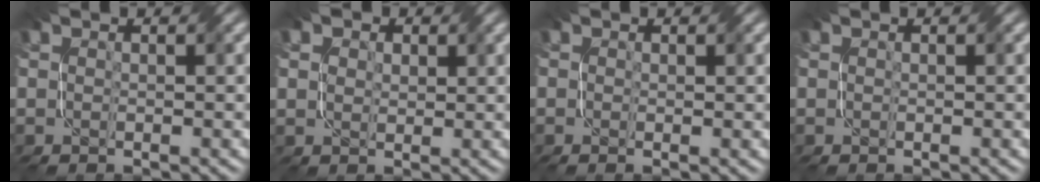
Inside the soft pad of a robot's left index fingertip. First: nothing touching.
{"total": 2.9, "force": [1.9, 2.2, 0.5], "torque": [-0.012, 0.009, 0.024]}
{"total": 1.1, "force": [0.2, 0.7, 0.9], "torque": [-0.019, -0.001, 0.000]}
{"total": 0.0}